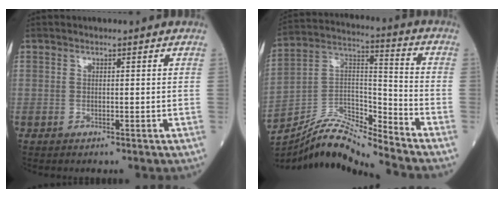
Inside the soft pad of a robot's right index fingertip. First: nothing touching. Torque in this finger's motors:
{"motor_torque": [-0.78, -0.76, 0.06, 0.00]}